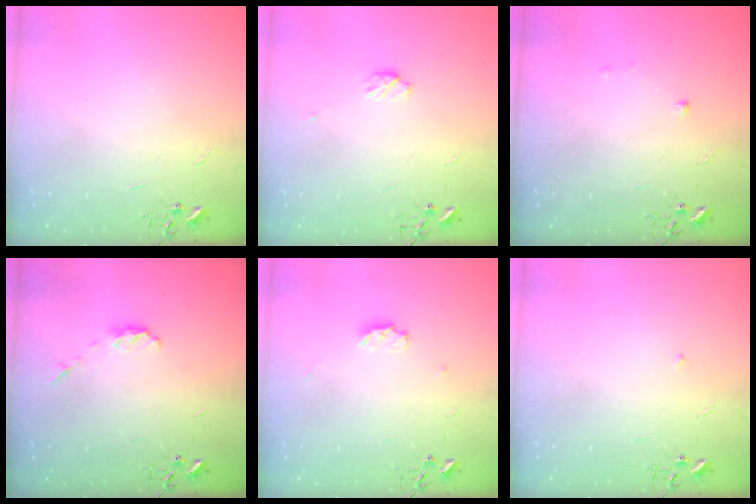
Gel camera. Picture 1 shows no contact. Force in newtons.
{"total": 4.3, "press": 4.1, "slide": 1.2}
{"total": 3.7, "press": 3.6, "slide": 0.6}
{"total": 4.6, "press": 4.5, "slide": 0.7}
{"total": 4.8, "press": 4.7, "slide": 0.7}
{"total": 4.0, "press": 4.0, "slide": 0.5}